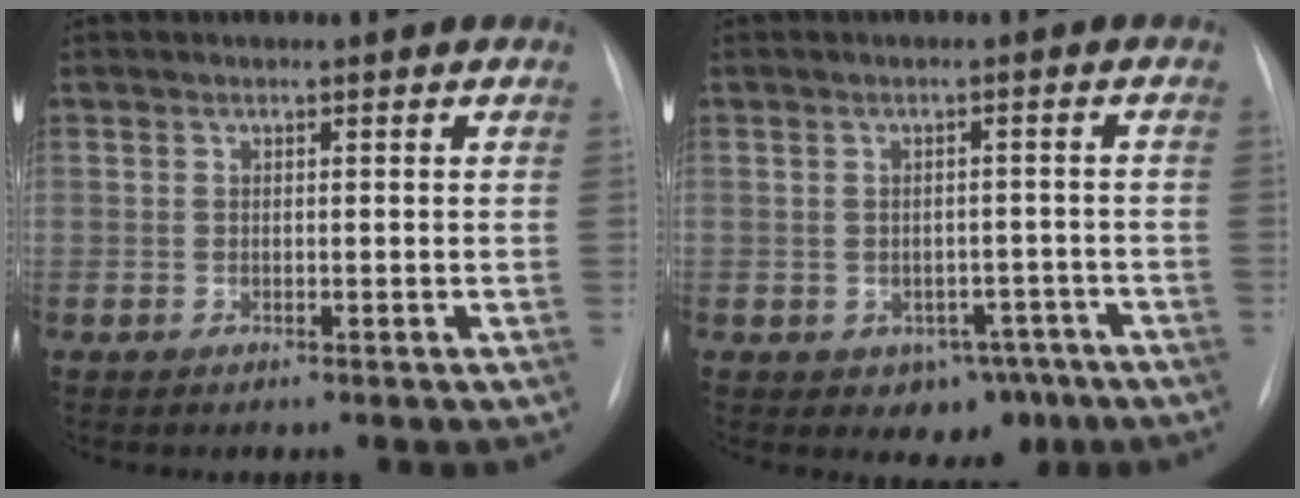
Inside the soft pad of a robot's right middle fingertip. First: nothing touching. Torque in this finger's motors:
{"motor_torque": [0.50, -0.37, 0.02, 0.01]}